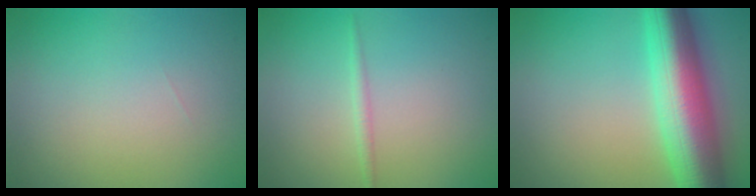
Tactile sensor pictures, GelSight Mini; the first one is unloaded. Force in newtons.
{"total": 0.9, "press": 0.9, "slide": 0.1}
{"total": 10.4, "press": 10.4, "slide": 0.1}